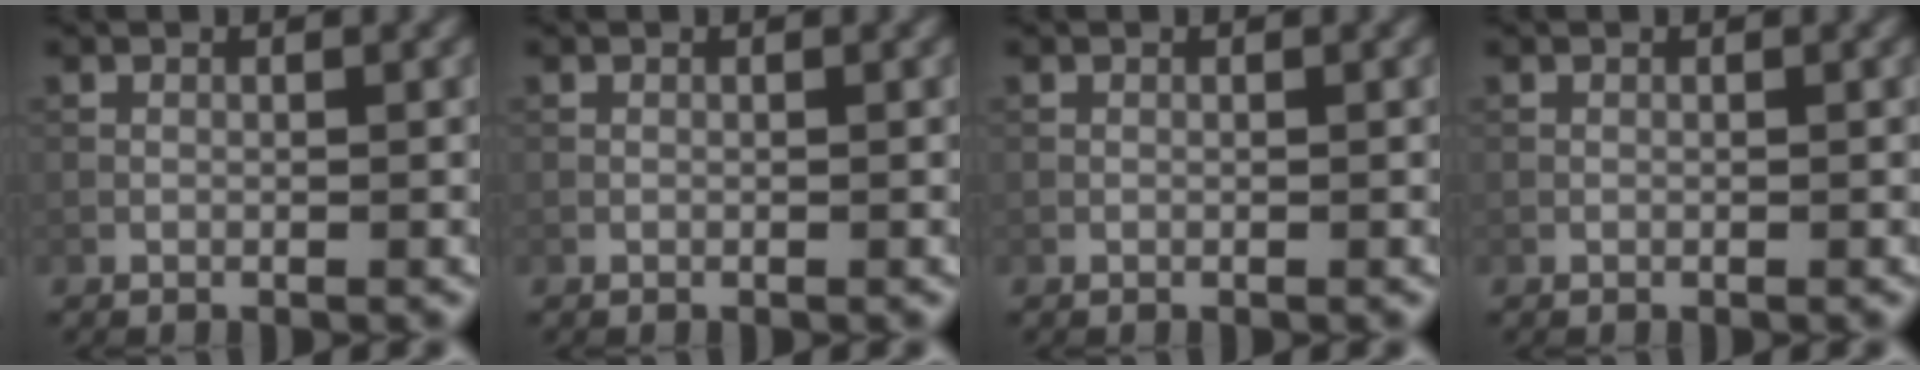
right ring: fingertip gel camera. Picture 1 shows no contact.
{"total": 0.0}
{"total": 0.0}
{"total": 0.0}